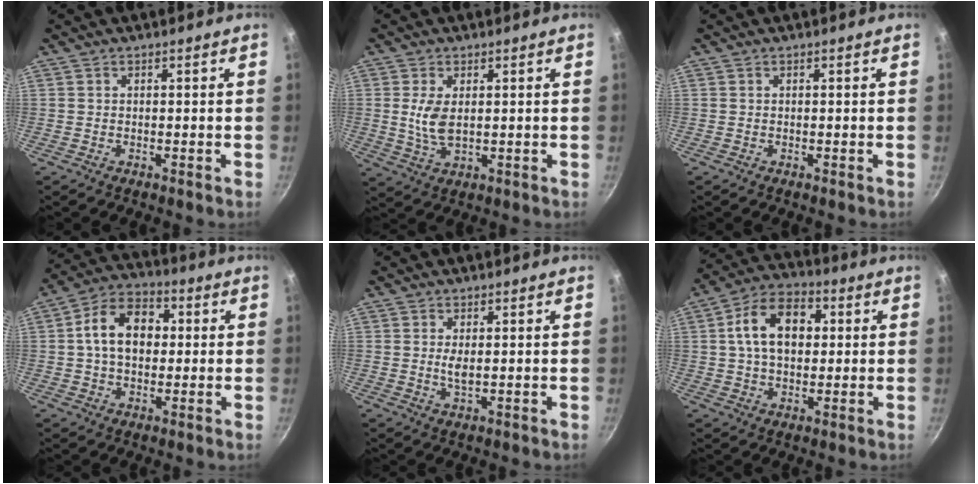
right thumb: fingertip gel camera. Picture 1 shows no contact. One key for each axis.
{"total": 5.5, "fx": 0.8, "fy": 2.9, "fz": 4.6, "tx": -0.090, "ty": -0.010, "tz": 0.019}
{"total": 0.0}
{"total": 11.9, "fx": 1.2, "fy": 8.4, "fz": 8.3, "tx": -0.106, "ty": 0.025, "tz": 0.003}
{"total": 2.2, "fx": 0.3, "fy": 0.9, "fz": 2.0, "tx": -0.041, "ty": -0.004, "tz": 0.008}
{"total": 12.8, "fx": 2.2, "fy": 8.6, "fz": 9.2, "tx": -0.126, "ty": 0.020, "tz": 0.022}